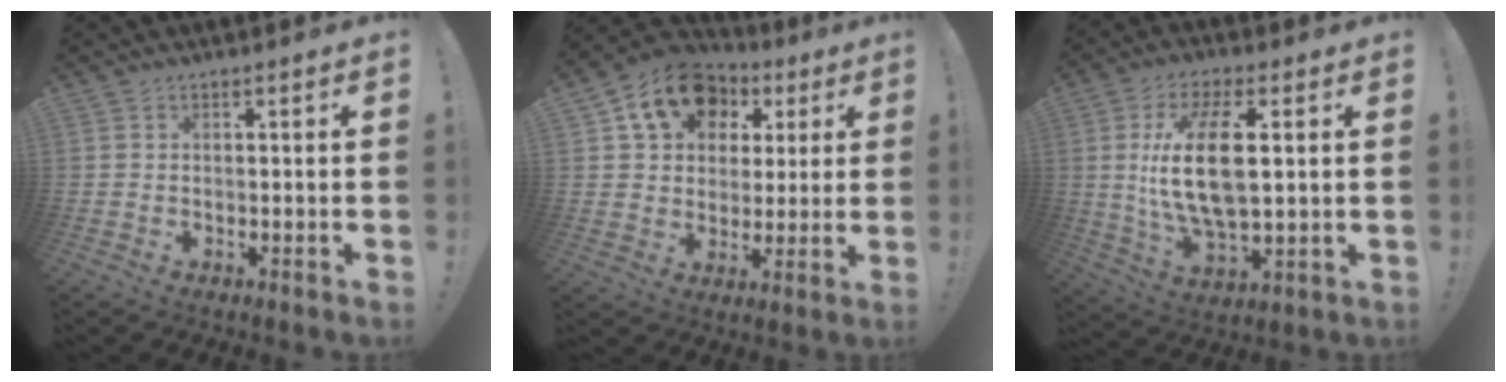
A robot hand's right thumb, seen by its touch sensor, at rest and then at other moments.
{"total": 15.6, "force": [7.2, 11.7, 7.3], "torque": [-0.115, -0.027, 0.135]}
{"total": 16.5, "force": [2.3, 7.3, 14.7], "torque": [-0.285, -0.010, 0.032]}